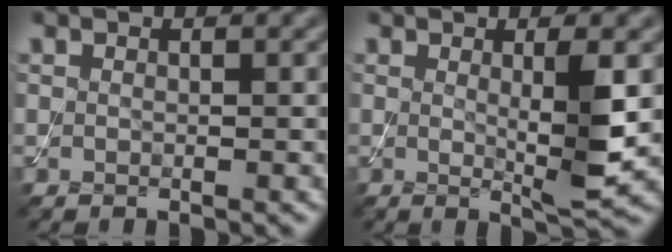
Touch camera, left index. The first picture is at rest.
{"total": 3.8, "force": [0.3, 0.4, 3.8], "torque": [-0.062, -0.011, 0.008]}